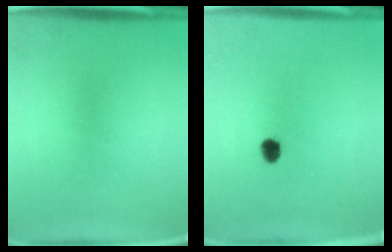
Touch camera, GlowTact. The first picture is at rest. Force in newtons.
{"total": 2.5}